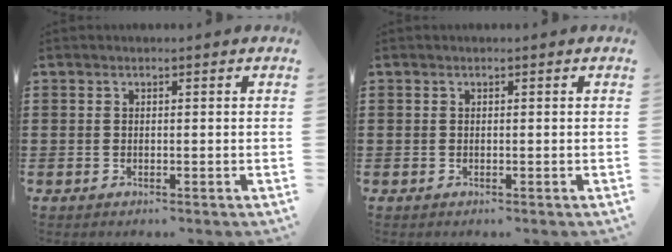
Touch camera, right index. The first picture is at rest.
{"total": 0.0}